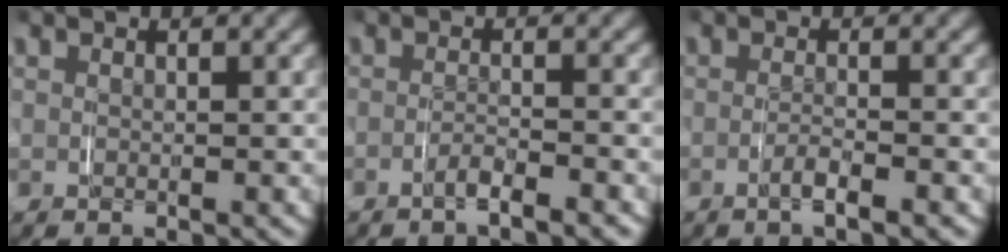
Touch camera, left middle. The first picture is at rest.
{"total": 1.8, "force": [-1.6, -0.2, 0.8], "torque": [-0.018, -0.003, -0.031]}
{"total": 1.6, "force": [-1.2, -0.1, 1.0], "torque": [-0.025, -0.005, -0.022]}